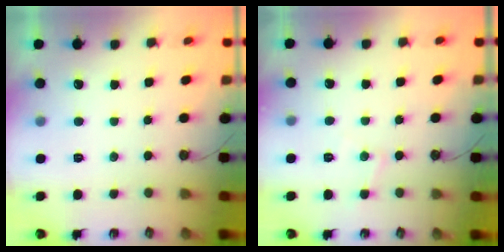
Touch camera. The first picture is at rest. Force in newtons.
{"total": 6.0, "press": 6.0, "slide": 0.6}